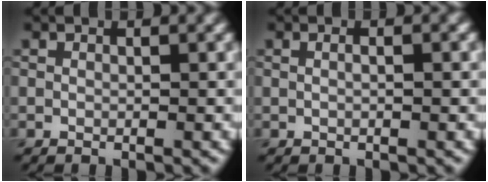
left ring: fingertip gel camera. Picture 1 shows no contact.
{"total": 2.3, "force": [0.9, 1.2, 1.7], "torque": [-0.005, 0.013, -0.014]}